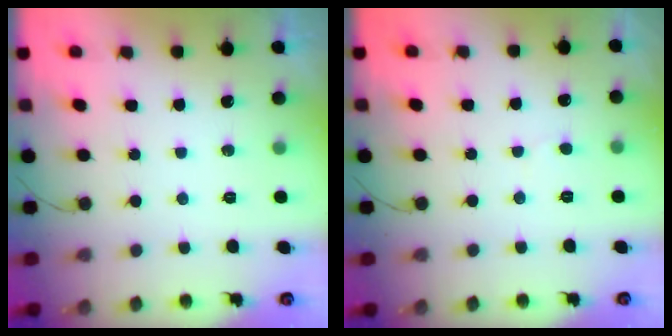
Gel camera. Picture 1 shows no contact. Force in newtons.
{"total": 2.6, "press": 2.6, "slide": 0.2}